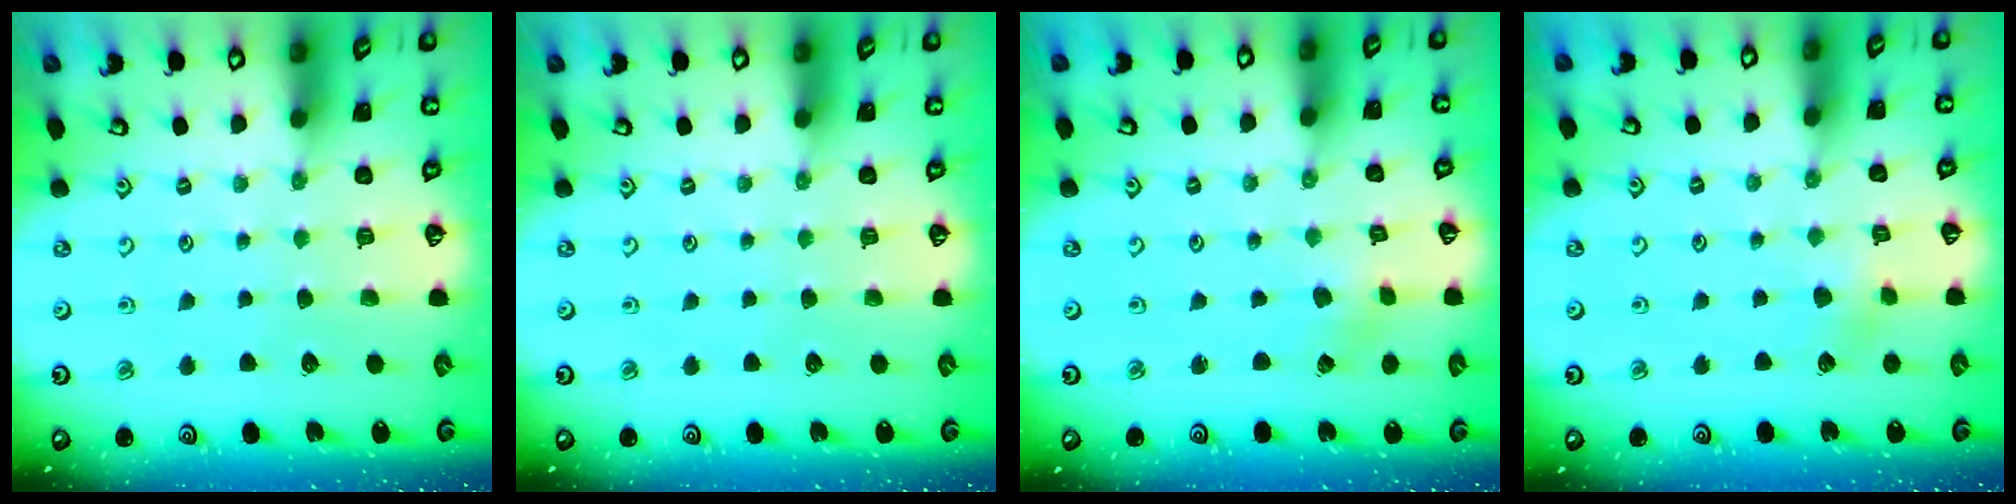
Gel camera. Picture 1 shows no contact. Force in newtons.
{"total": 0.0}
{"total": 0.5, "press": 0.5, "slide": 0.1}
{"total": 4.2, "press": 4.2, "slide": 0.4}